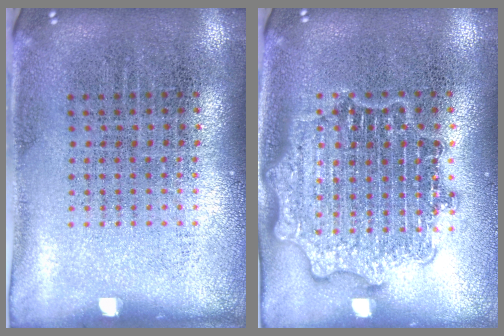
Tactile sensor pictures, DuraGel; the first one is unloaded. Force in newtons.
{"total": 2.8, "press": 2.8, "slide": 0.4}